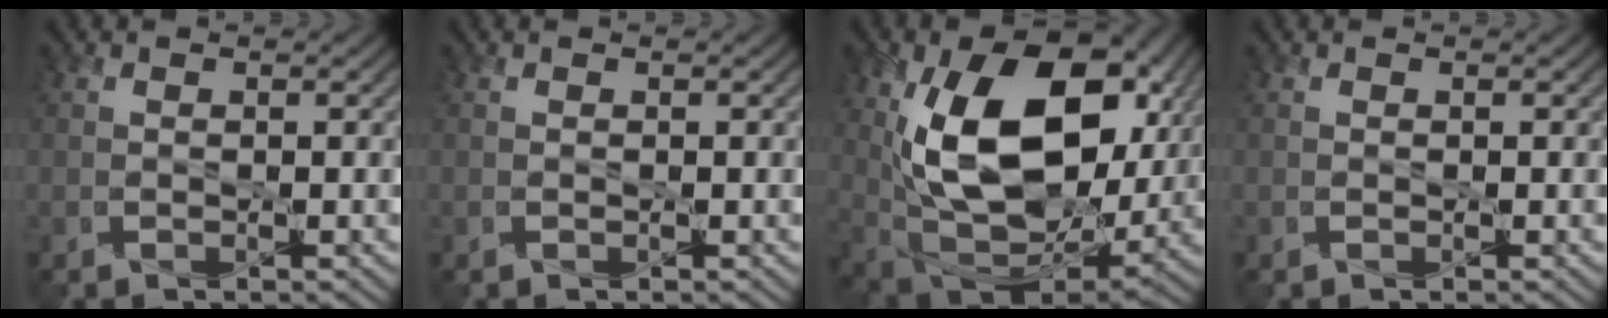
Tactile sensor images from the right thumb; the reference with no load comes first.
{"total": 0.0}
{"total": 18.4, "force": [4.8, 11.4, 13.6], "torque": [-0.248, -0.013, 0.090]}
{"total": 0.0}